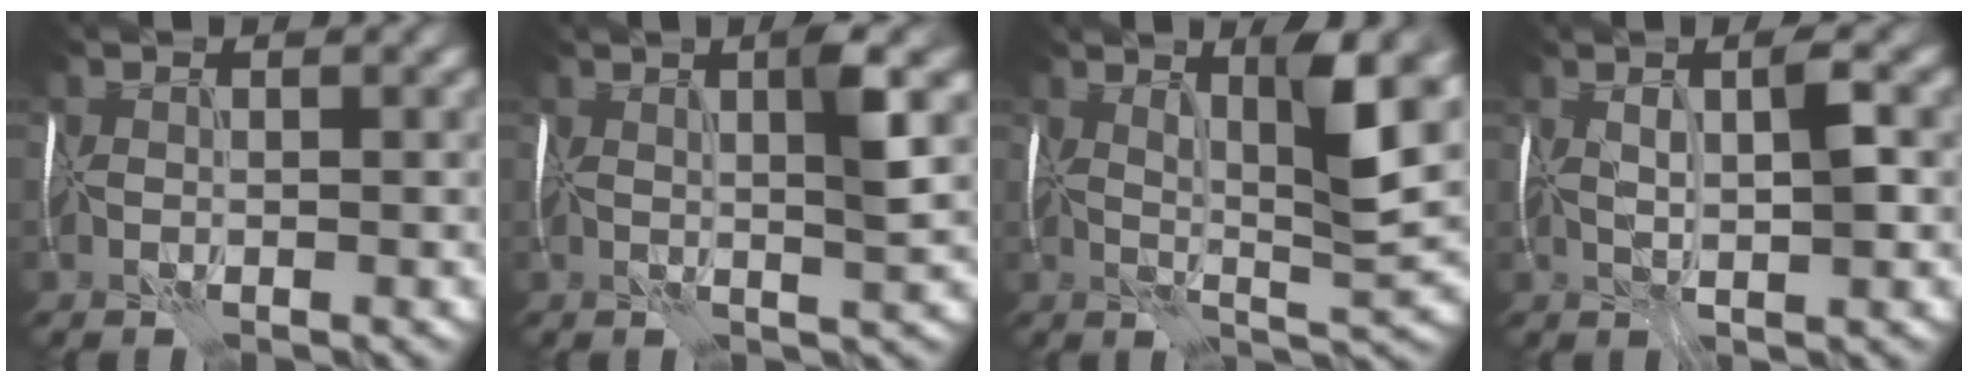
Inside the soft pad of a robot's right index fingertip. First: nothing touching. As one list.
[{"total": 4.0, "force": [1.4, 0.1, 3.7], "torque": [-0.063, 0.007, 0.024]}, {"total": 6.8, "force": [3.0, 0.9, 6.1], "torque": [-0.087, -0.001, 0.054]}, {"total": 3.6, "force": [1.4, 0.4, 3.3], "torque": [-0.056, 0.007, 0.025]}]